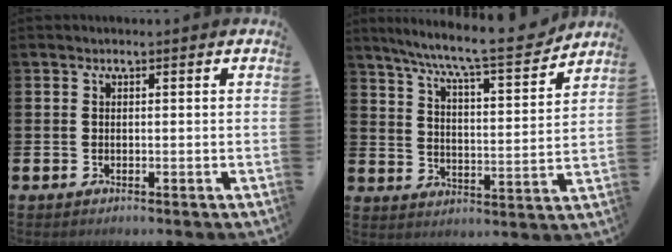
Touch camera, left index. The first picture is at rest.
{"total": 9.4, "force": [8.5, 0.4, 3.9], "torque": [-0.105, -0.056, 0.144]}